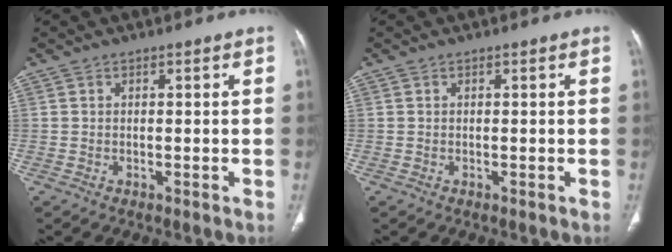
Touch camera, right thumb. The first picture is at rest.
{"total": 0.0}